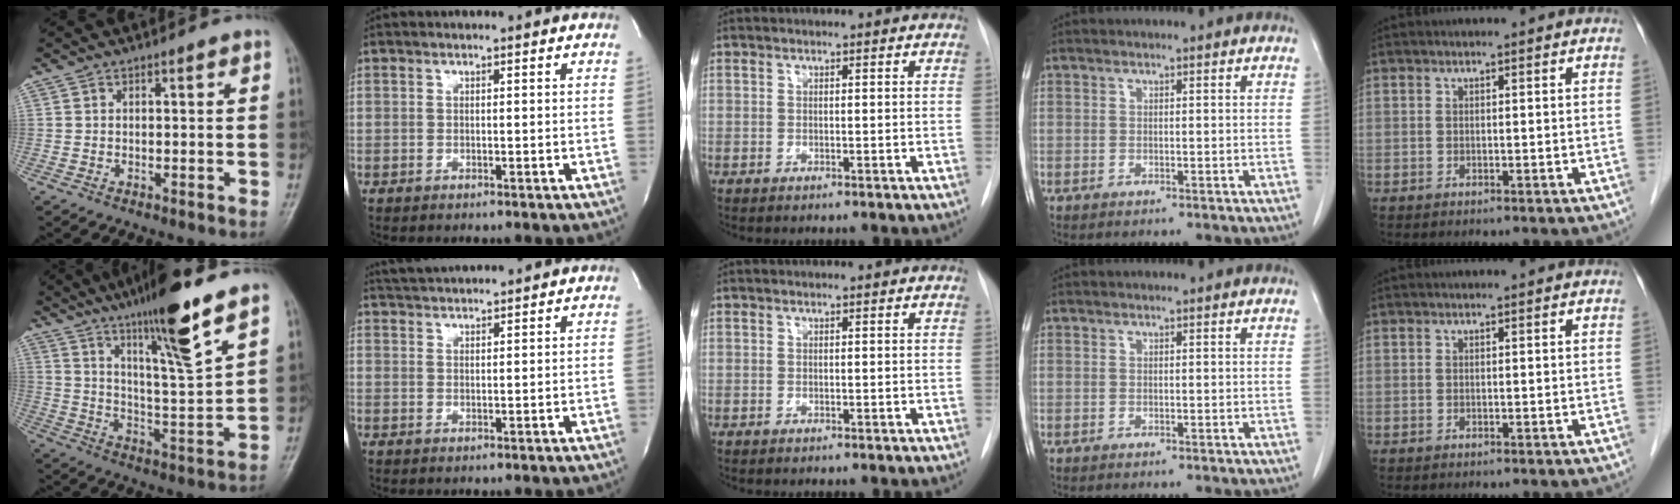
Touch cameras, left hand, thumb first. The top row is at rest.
{"thumb": {"total": 16.2, "force": [10.7, 0.8, 12.1], "torque": [-0.199, -0.059, 0.181]}, "index": {"total": 6.4, "force": [6.2, -0.2, 1.5], "torque": [-0.037, 0.030, 0.102]}}